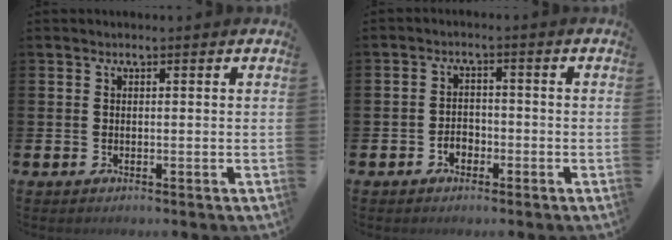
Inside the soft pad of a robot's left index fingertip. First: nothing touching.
{"total": 2.1, "force": [-1.2, 1.5, 0.7], "torque": [-0.009, 0.000, -0.029]}